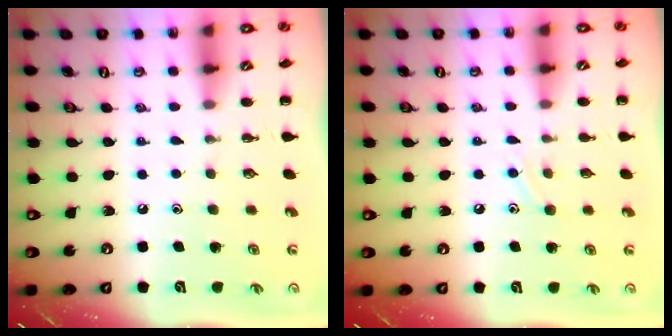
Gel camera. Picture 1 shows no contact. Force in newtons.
{"total": 6.6, "press": 6.5, "slide": 1.1}